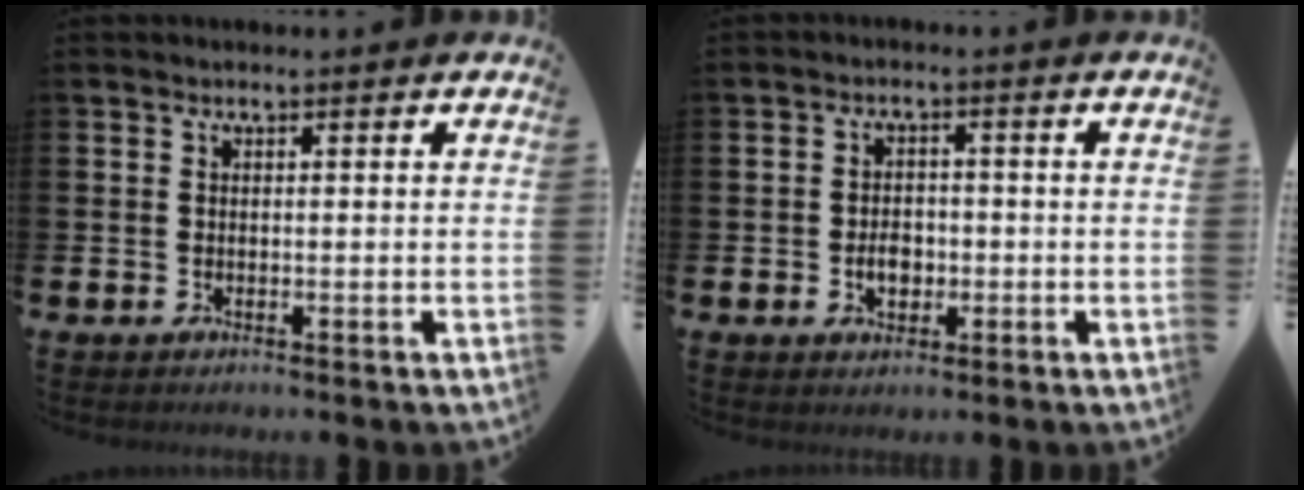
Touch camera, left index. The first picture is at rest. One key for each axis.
{"total": 2.9, "fx": -0.6, "fy": 2.0, "fz": 2.0, "tx": -0.015, "ty": -0.007, "tz": -0.018}